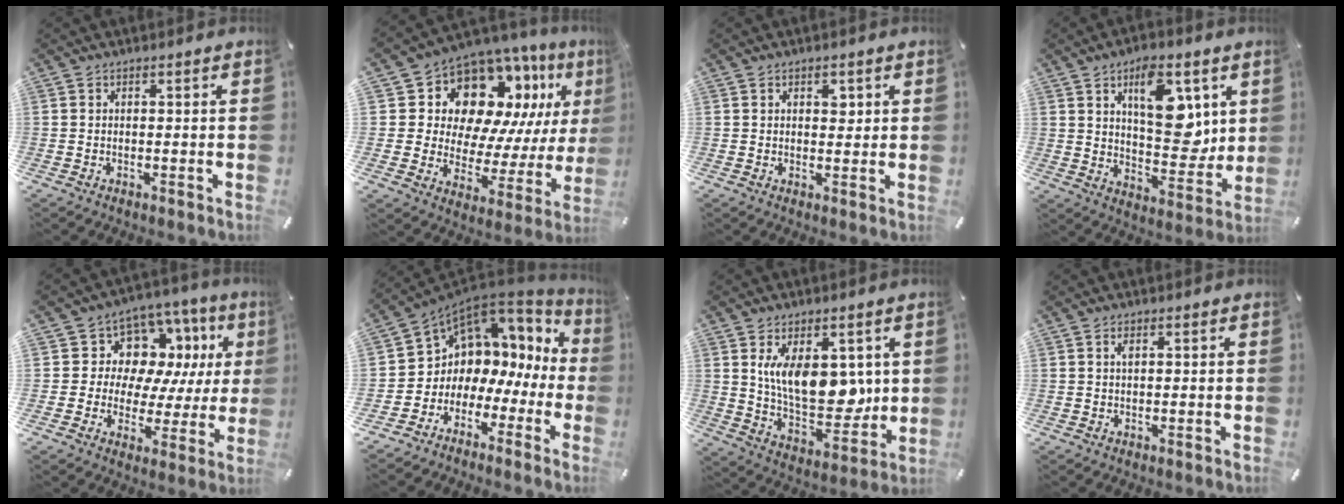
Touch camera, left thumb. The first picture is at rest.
{"total": 13.8, "force": [8.2, 9.6, 5.6], "torque": [-0.088, -0.083, 0.145]}
{"total": 2.4, "force": [0.9, 1.7, 1.4], "torque": [0.003, -0.007, 0.008]}
{"total": 15.5, "force": [6.1, 8.5, 11.4], "torque": [-0.145, -0.025, 0.105]}
{"total": 9.8, "force": [4.3, 8.4, 3.0], "torque": [-0.051, -0.052, 0.083]}
{"total": 5.5, "force": [1.4, 5.3, -0.6], "torque": [-0.019, -0.046, 0.030]}
{"total": 14.1, "force": [4.2, 8.5, 10.5], "torque": [-0.166, -0.028, 0.079]}
{"total": 1.2, "force": [0.4, 0.4, 1.0], "torque": [-0.021, 0.002, 0.006]}